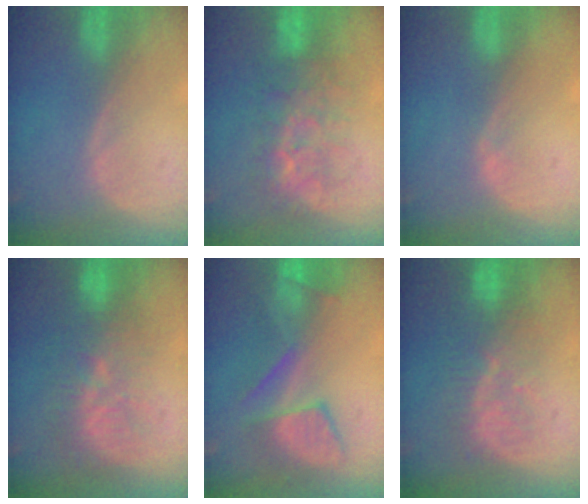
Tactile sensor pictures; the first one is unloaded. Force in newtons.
{"total": 8.0, "press": 7.8, "slide": 1.8}
{"total": 0.7, "press": 0.7, "slide": 0.3}
{"total": 9.7, "press": 8.9, "slide": 3.8}
{"total": 8.3, "press": 8.3, "slide": 0.5}
{"total": 8.7, "press": 8.0, "slide": 3.6}